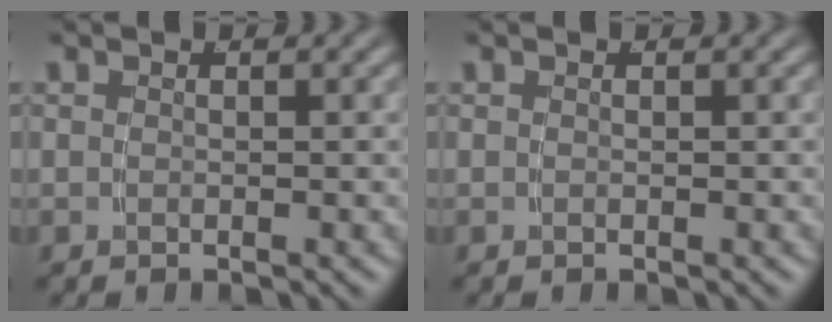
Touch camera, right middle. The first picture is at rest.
{"total": 0.0}